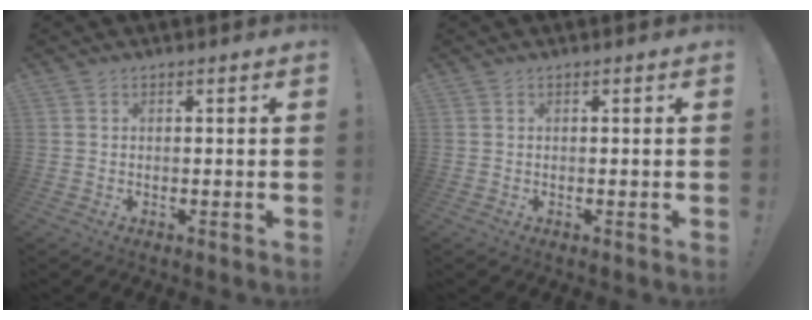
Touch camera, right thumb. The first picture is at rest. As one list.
[{"total": 0.0}]